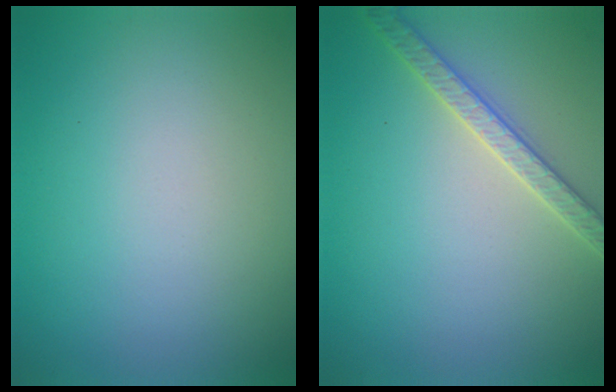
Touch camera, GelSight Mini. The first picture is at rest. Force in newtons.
{"total": 2.7, "press": 2.7, "slide": 0.3}